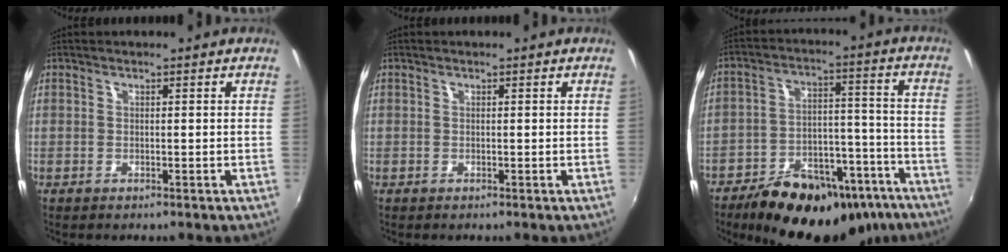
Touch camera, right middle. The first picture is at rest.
{"total": 0.0}
{"total": 23.8, "force": [-17.4, 10.9, 12.0], "torque": [-0.195, 0.028, -0.220]}